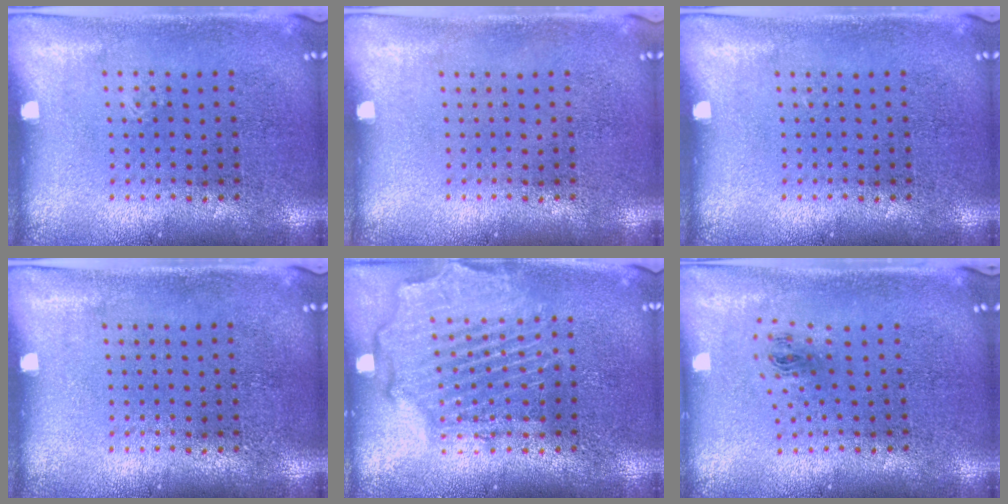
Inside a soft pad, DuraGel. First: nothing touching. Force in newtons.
{"total": 0.0}
{"total": 0.0}
{"total": 0.0}
{"total": 2.4, "press": 2.2, "slide": 0.9}
{"total": 1.0, "press": 0.4, "slide": 0.9}